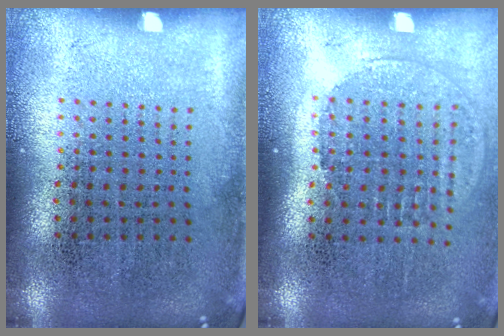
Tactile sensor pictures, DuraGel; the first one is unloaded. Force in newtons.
{"total": 1.3, "press": 1.2, "slide": 0.5}